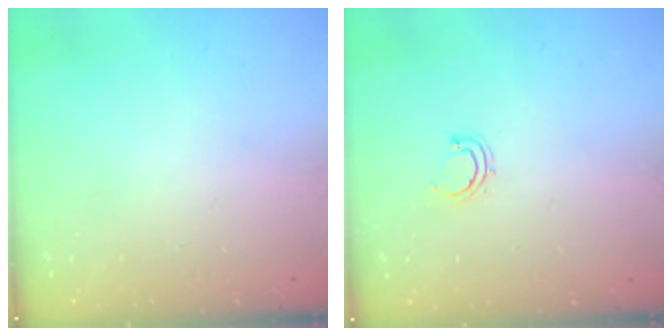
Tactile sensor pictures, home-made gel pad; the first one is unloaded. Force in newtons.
{"total": 3.7, "press": 3.5, "slide": 1.2}